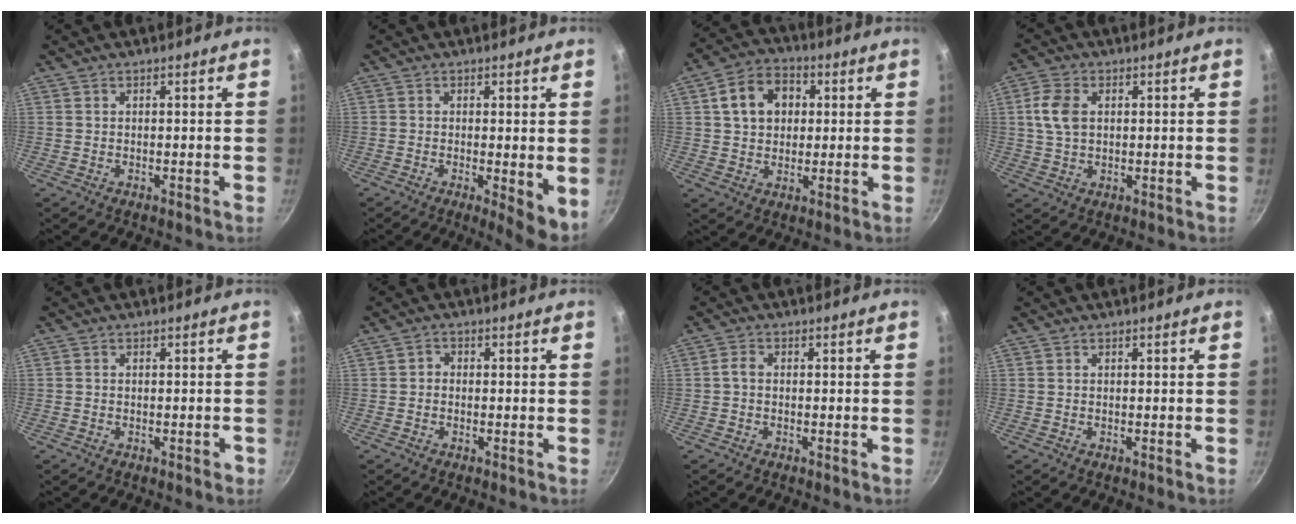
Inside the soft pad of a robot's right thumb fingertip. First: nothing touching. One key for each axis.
{"total": 5.8, "fx": -0.9, "fy": 1.7, "fz": 5.5, "tx": -0.071, "ty": -0.012, "tz": -0.011}
{"total": 10.4, "fx": 2.6, "fy": 8.0, "fz": 6.1, "tx": -0.079, "ty": 0.014, "tz": 0.033}
{"total": 6.3, "fx": 1.3, "fy": 4.2, "fz": 4.6, "tx": -0.084, "ty": 0.003, "tz": 0.023}
{"total": 1.2, "fx": -0.6, "fy": 0.6, "fz": 0.8, "tx": -0.007, "ty": 0.008, "tz": -0.006}
{"total": 1.3, "fx": -0.3, "fy": 1.1, "fz": 0.6, "tx": -0.010, "ty": 0.007, "tz": -0.010}
{"total": 1.8, "fx": -0.1, "fy": 1.0, "fz": 1.5, "tx": -0.039, "ty": 0.009, "tz": -0.009}
{"total": 0.0}